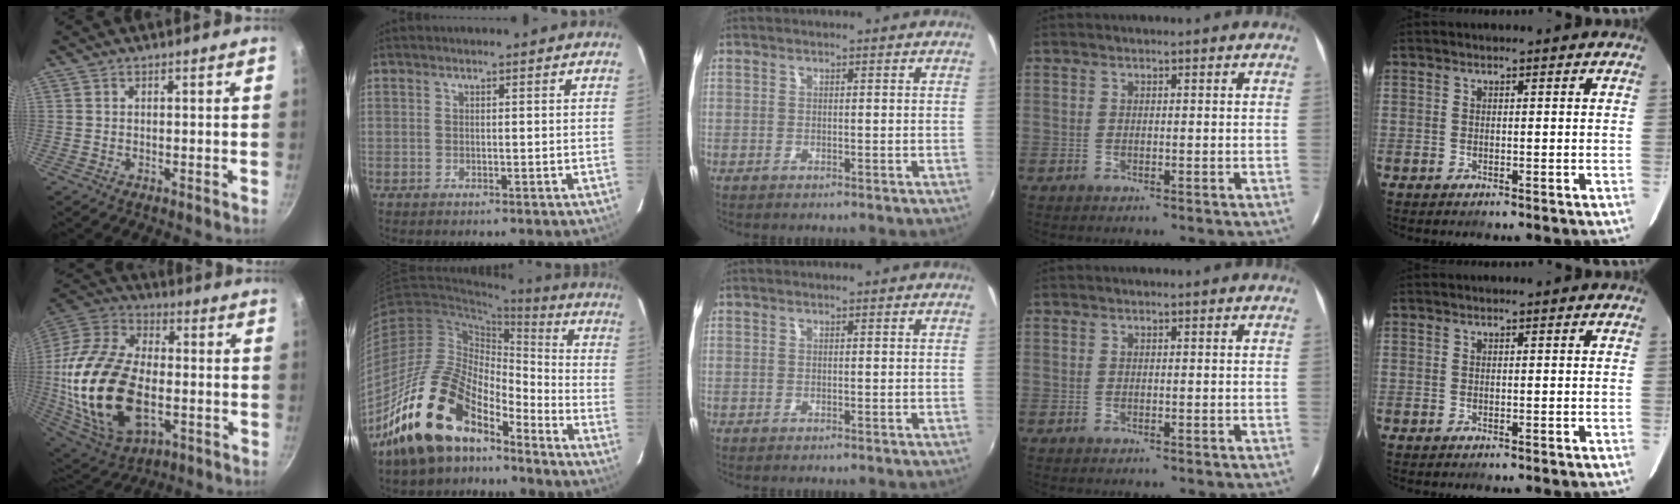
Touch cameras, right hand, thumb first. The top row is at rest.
{"thumb": {"total": 26.9, "force": [-3.7, 15.9, 21.4], "torque": [-0.429, 0.019, -0.062]}, "index": {"total": 17.7, "force": [-13.4, 7.3, 8.9], "torque": [-0.169, 0.011, -0.246]}}